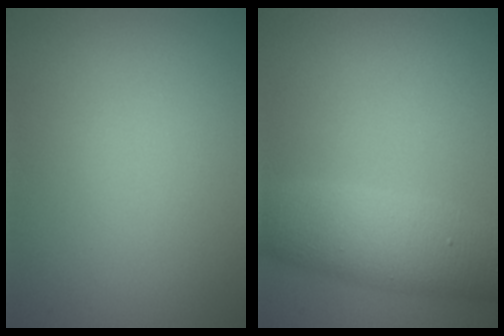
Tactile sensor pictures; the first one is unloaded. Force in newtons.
{"total": 5.3, "press": 5.3, "slide": 0.1}